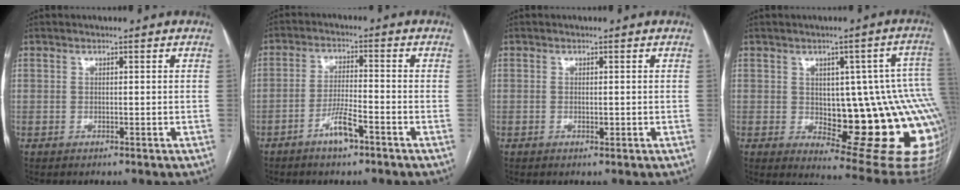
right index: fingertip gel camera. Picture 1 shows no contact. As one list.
[{"total": 5.2, "force": [-3.2, 0.7, 4.0], "torque": [-0.080, 0.000, -0.059]}, {"total": 0.9, "force": [-0.1, 0.4, 0.7], "torque": [-0.015, 0.000, 0.003]}, {"total": 21.3, "force": [-2.3, 7.9, 19.7], "torque": [-0.149, 0.021, -0.002]}]